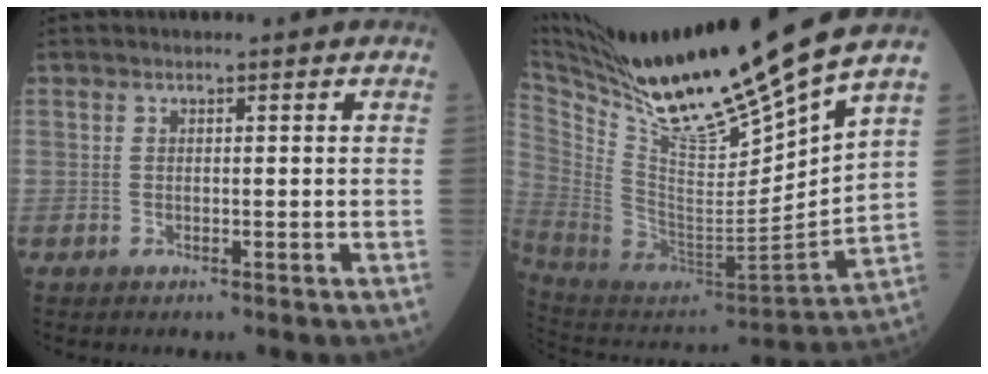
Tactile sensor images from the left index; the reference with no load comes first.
{"total": 24.4, "force": [19.6, -1.2, 14.6], "torque": [-0.243, -0.046, 0.350]}